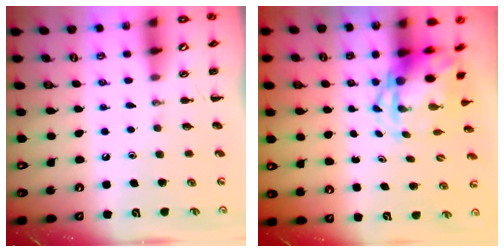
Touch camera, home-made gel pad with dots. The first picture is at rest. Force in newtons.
{"total": 4.0, "press": 3.9, "slide": 1.0}